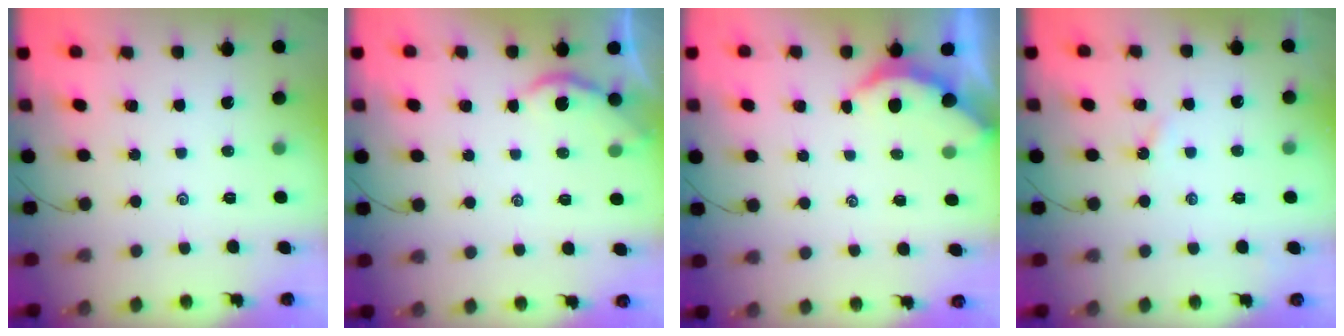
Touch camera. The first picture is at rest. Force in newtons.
{"total": 1.9, "press": 1.8, "slide": 0.4}
{"total": 2.2, "press": 2.2, "slide": 0.4}
{"total": 1.5, "press": 1.5, "slide": 0.3}